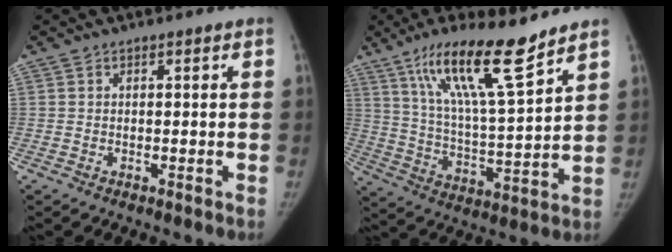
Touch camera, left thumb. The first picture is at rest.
{"total": 16.9, "force": [11.6, 2.4, 12.1], "torque": [-0.201, -0.062, 0.210]}